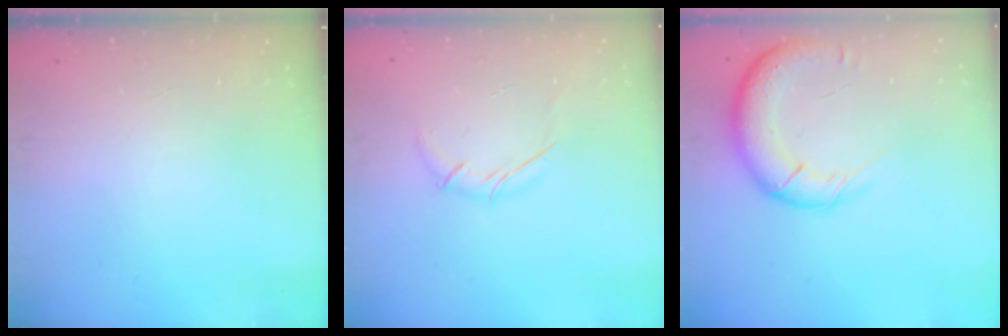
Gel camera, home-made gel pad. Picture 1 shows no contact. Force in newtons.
{"total": 5.4, "press": 5.4, "slide": 0.6}
{"total": 14.9, "press": 14.3, "slide": 3.9}